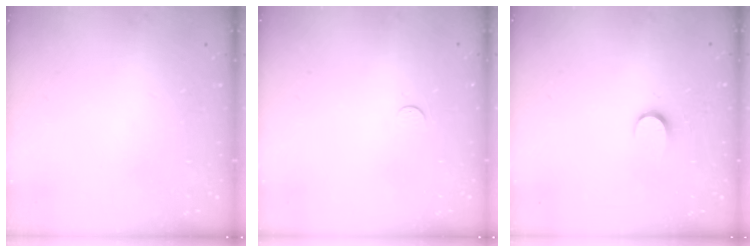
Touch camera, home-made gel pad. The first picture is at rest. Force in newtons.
{"total": 3.5, "press": 3.5, "slide": 0.4}
{"total": 5.0, "press": 5.0, "slide": 0.5}